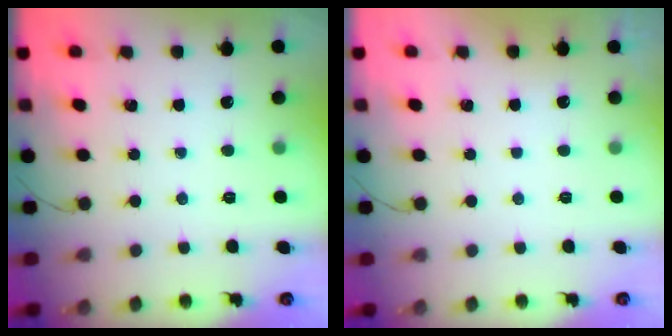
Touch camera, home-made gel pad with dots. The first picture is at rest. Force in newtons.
{"total": 2.9, "press": 2.9, "slide": 0.1}